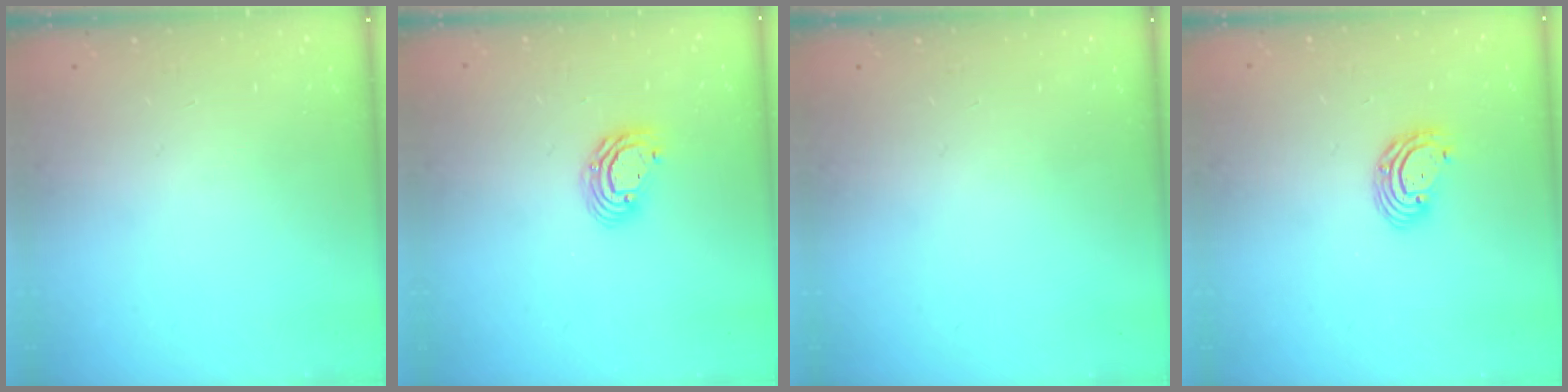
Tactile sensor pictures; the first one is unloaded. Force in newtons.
{"total": 7.5, "press": 7.4, "slide": 1.1}
{"total": 0.0}
{"total": 6.4, "press": 6.3, "slide": 1.2}